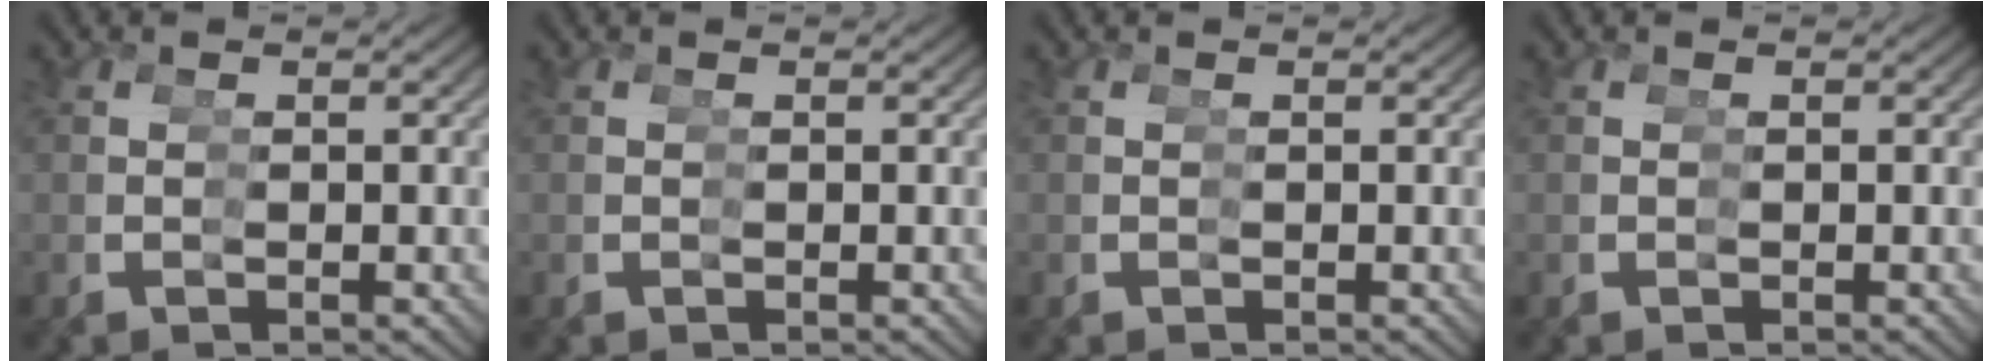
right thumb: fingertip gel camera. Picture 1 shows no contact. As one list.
[{"total": 0.0}, {"total": 0.0}, {"total": 0.0}]